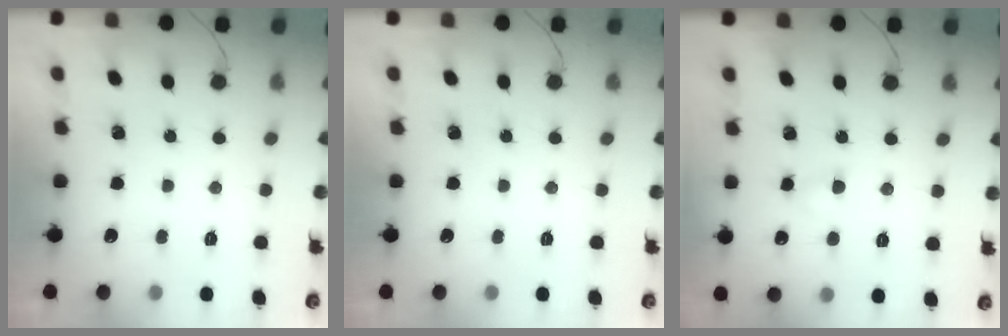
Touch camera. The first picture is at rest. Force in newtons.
{"total": 0.0}
{"total": 3.2, "press": 3.1, "slide": 1.0}